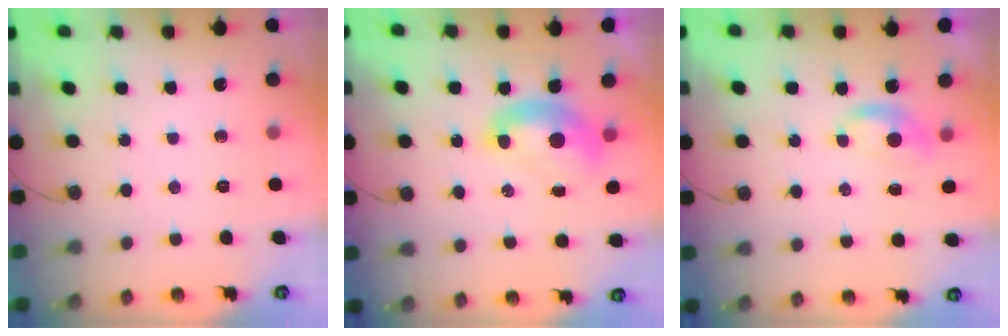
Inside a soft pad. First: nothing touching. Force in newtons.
{"total": 1.8, "press": 1.8, "slide": 0.3}
{"total": 0.9, "press": 0.8, "slide": 0.4}